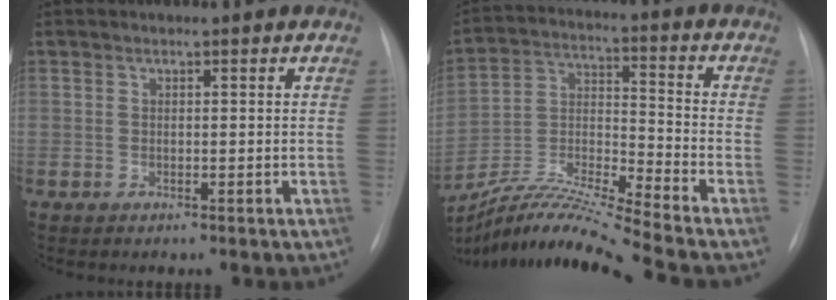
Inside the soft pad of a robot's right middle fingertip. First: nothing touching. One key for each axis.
{"total": 14.4, "fx": -13.0, "fy": -2.7, "fz": 5.4, "tx": -0.105, "ty": 0.002, "tz": -0.242}